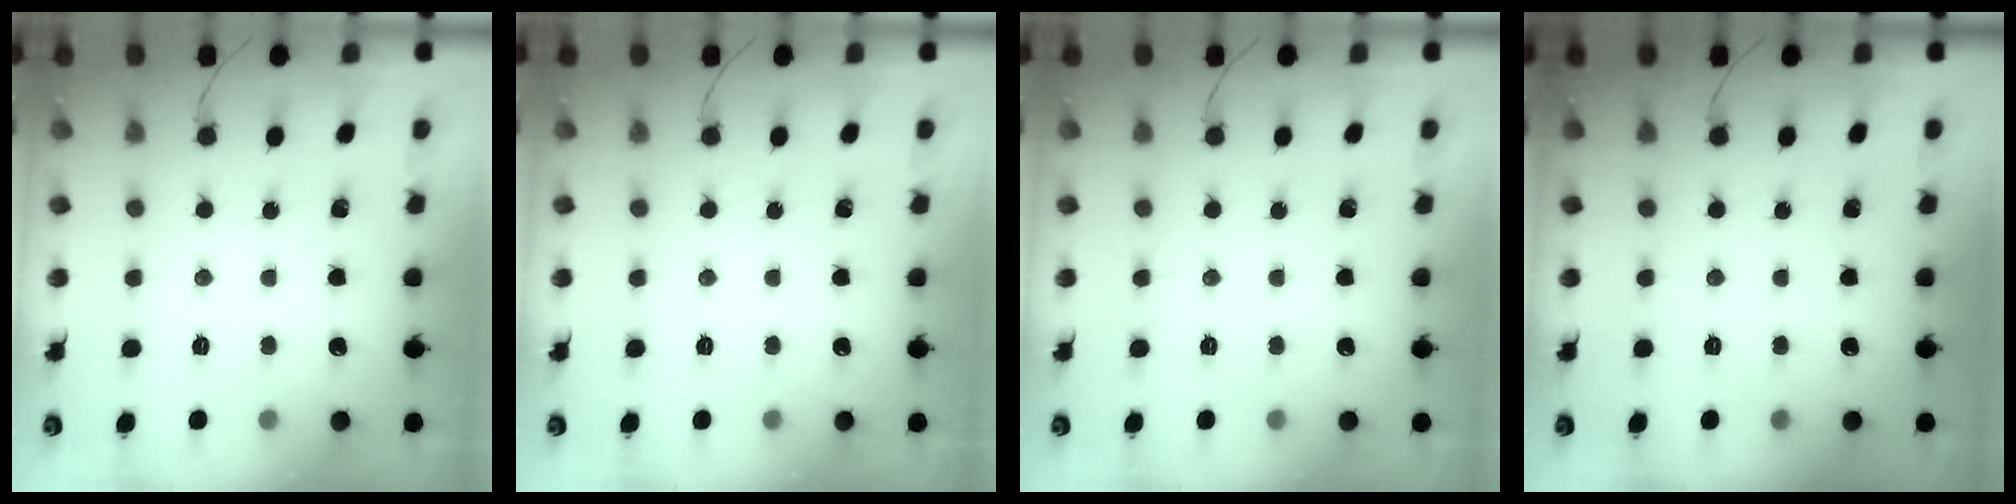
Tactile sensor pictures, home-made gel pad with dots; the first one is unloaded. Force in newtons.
{"total": 0.0}
{"total": 0.0}
{"total": 0.0}